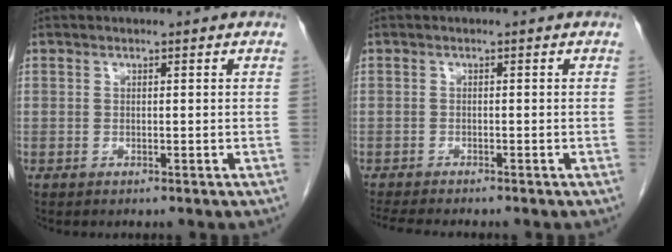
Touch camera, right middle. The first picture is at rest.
{"total": 5.2, "force": [-4.6, 0.3, 2.3], "torque": [-0.035, -0.015, -0.075]}